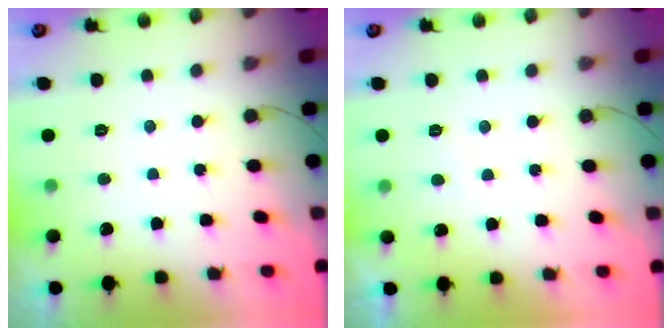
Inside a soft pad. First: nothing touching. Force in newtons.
{"total": 0.5, "press": 0.2, "slide": 0.5}